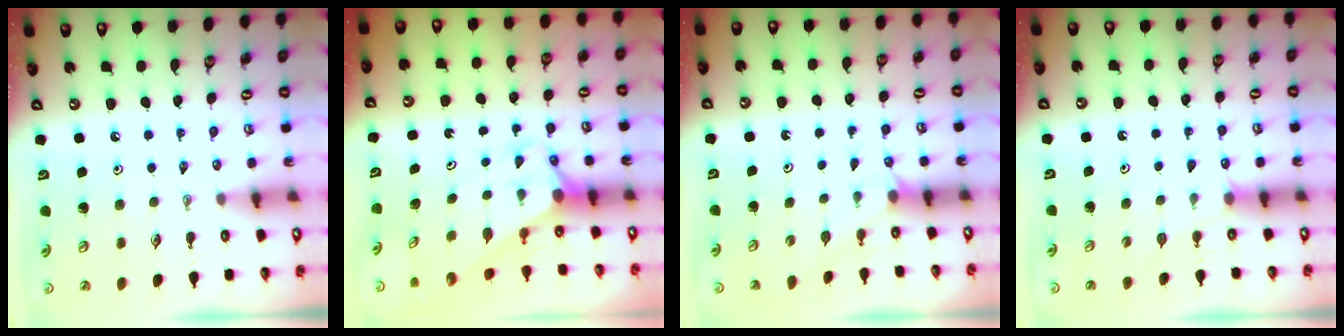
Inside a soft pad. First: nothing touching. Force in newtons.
{"total": 2.7, "press": 2.7, "slide": 0.0}
{"total": 3.0, "press": 2.9, "slide": 0.3}
{"total": 3.2, "press": 3.1, "slide": 0.4}